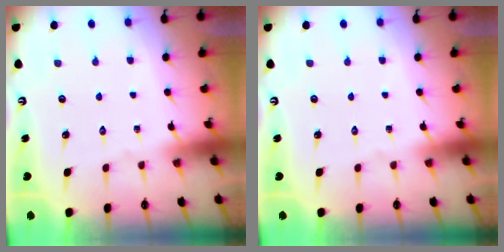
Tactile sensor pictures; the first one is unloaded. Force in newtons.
{"total": 0.0}